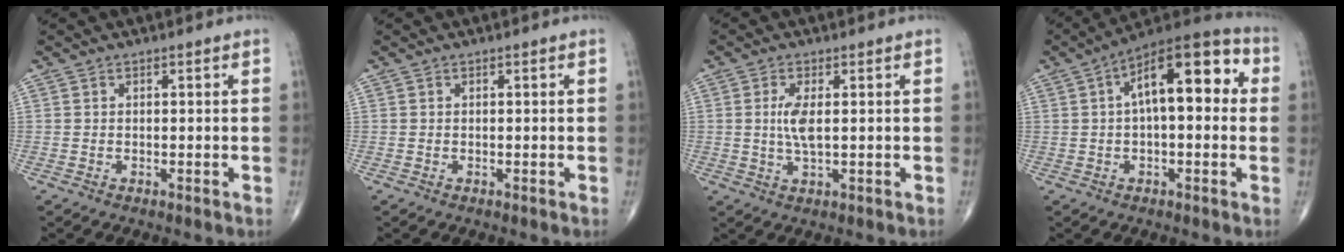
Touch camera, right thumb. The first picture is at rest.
{"total": 0.0}
{"total": 4.2, "force": [0.5, 1.2, 3.9], "torque": [-0.091, -0.006, 0.010]}
{"total": 16.4, "force": [3.2, 7.1, 14.5], "torque": [-0.195, 0.039, 0.038]}